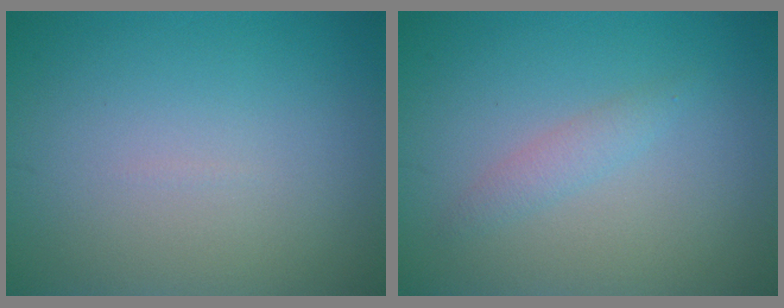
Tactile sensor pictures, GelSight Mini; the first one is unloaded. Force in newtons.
{"total": 1.3, "press": 1.3, "slide": 0.0}